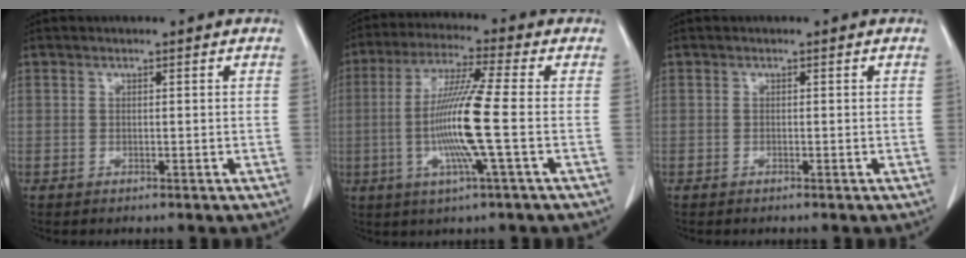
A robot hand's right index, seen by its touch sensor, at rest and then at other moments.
{"total": 11.7, "force": [-1.8, -1.0, 11.5], "torque": [-0.230, -0.009, -0.041]}
{"total": 0.0}